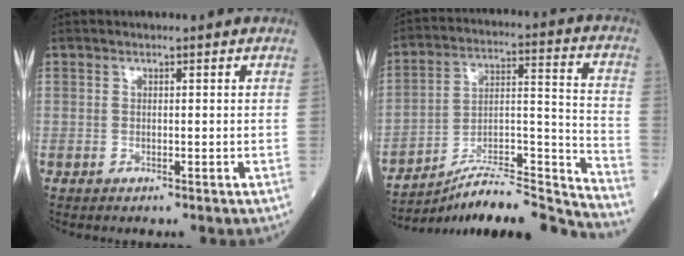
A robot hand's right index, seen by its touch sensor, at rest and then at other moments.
{"total": 19.6, "force": [-18.8, -0.7, 5.5], "torque": [-0.084, 0.031, -0.299]}